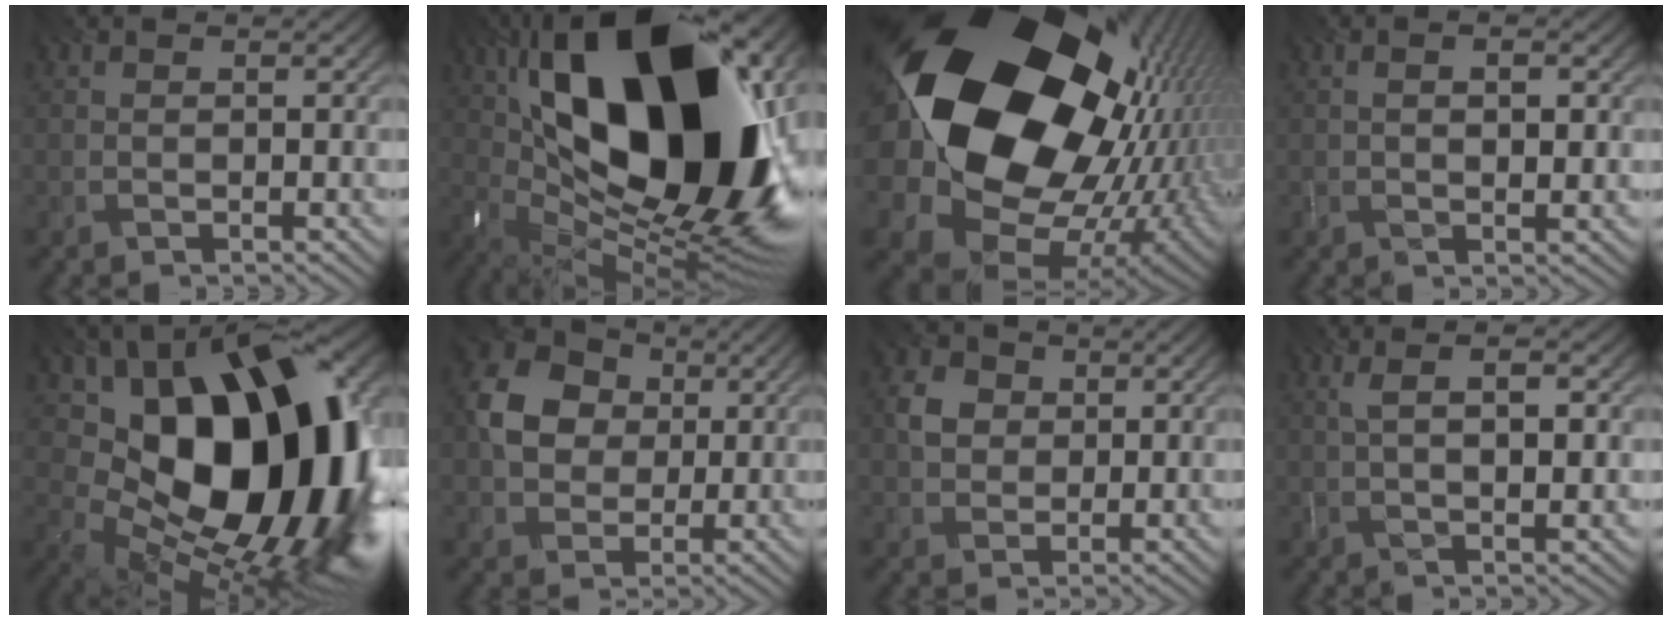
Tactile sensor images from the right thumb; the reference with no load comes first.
{"total": 22.4, "force": [5.6, 12.5, 17.8], "torque": [-0.353, 0.021, 0.108]}
{"total": 23.4, "force": [5.5, 17.6, 14.4], "torque": [-0.292, -0.063, 0.141]}
{"total": 2.4, "force": [0.2, 1.0, 2.1], "torque": [-0.039, -0.003, 0.008]}
{"total": 19.2, "force": [3.0, 12.5, 14.3], "torque": [-0.206, -0.001, 0.056]}
{"total": 7.8, "force": [1.3, 6.5, 4.2], "torque": [-0.099, 0.009, 0.017]}
{"total": 3.7, "force": [0.7, 3.1, 1.7], "torque": [-0.042, 0.006, 0.014]}
{"total": 3.5, "force": [0.7, 0.6, 3.4], "torque": [-0.067, 0.000, 0.018]}